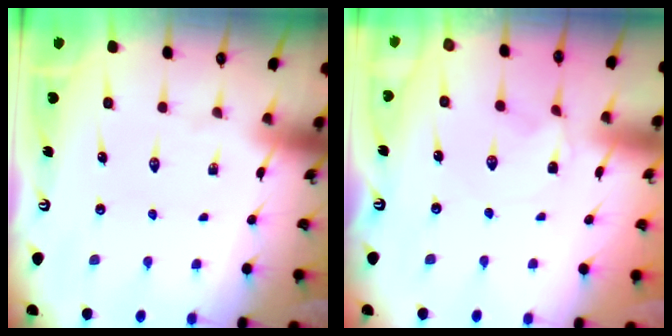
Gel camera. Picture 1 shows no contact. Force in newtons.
{"total": 1.3, "press": 1.3, "slide": 0.3}